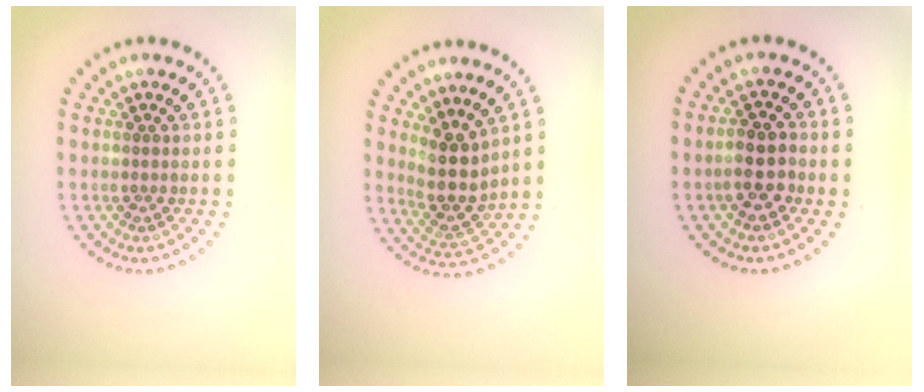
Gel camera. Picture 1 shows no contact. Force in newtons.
{"total": 3.5, "press": 2.9, "slide": 2.0}
{"total": 2.7, "press": 2.6, "slide": 0.7}